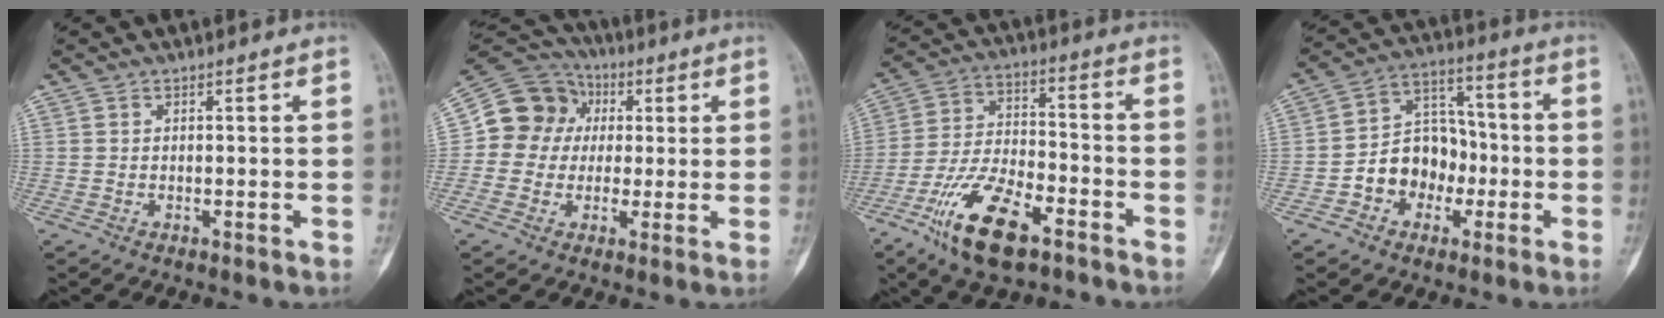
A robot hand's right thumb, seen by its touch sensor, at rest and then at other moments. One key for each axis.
{"total": 12.9, "fx": 1.2, "fy": 11.9, "fz": 4.7, "tx": -0.052, "ty": 0.031, "tz": 0.014}
{"total": 15.5, "fx": -9.0, "fy": 6.5, "fz": 10.8, "tx": -0.194, "ty": 0.046, "tz": -0.166}
{"total": 12.0, "fx": -3.4, "fy": 9.6, "fz": 6.3, "tx": -0.054, "ty": 0.054, "tz": -0.063}